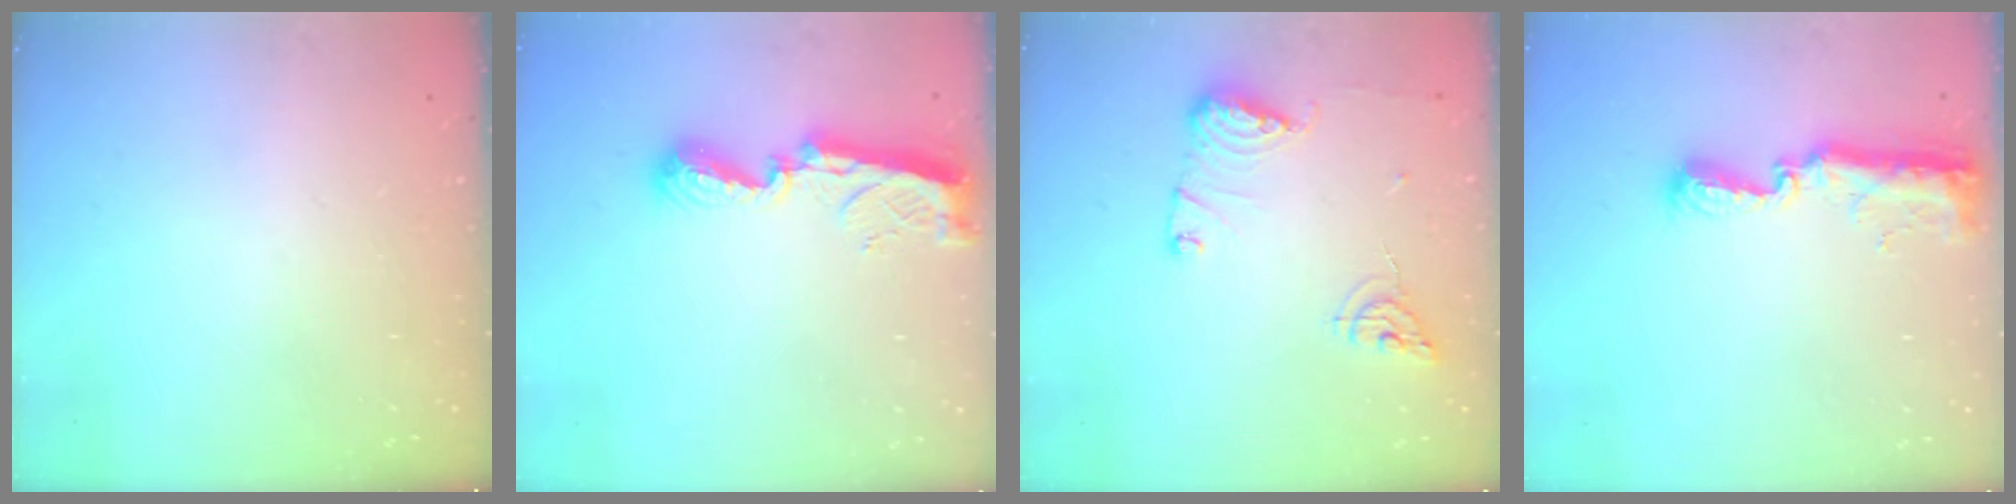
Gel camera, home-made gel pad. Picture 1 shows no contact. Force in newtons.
{"total": 9.9, "press": 9.9, "slide": 0.5}
{"total": 10.1, "press": 10.1, "slide": 0.8}
{"total": 11.8, "press": 10.2, "slide": 5.9}